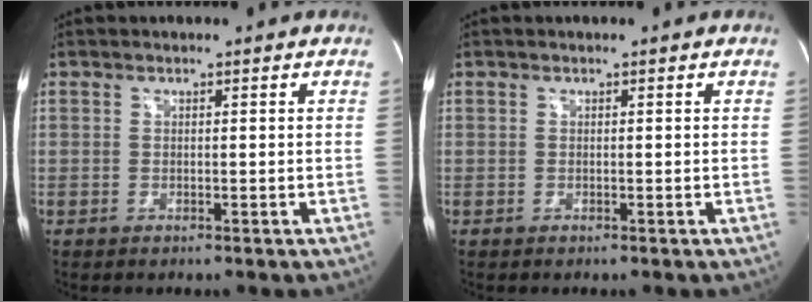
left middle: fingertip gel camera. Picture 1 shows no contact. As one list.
[{"total": 0.0}]